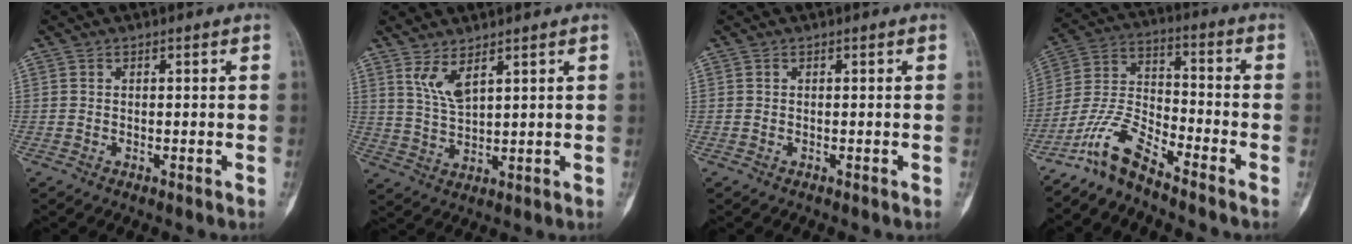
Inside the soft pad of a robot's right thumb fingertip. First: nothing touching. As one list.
[{"total": 4.9, "force": [3.0, 1.3, 3.6], "torque": [-0.076, -0.027, 0.071]}, {"total": 0.0}, {"total": 9.0, "force": [-7.7, 1.5, 4.3], "torque": [-0.100, 0.065, -0.161]}]